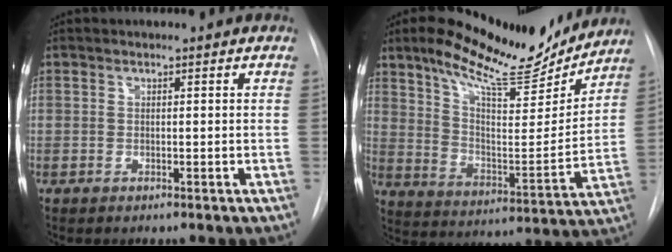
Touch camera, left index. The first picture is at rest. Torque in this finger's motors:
{"motor_torque": [1.04, -1.10, 0.48, 0.14]}